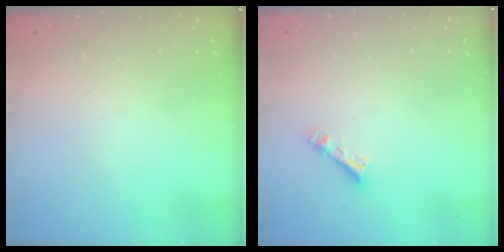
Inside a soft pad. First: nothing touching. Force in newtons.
{"total": 4.4, "press": 4.4, "slide": 0.2}